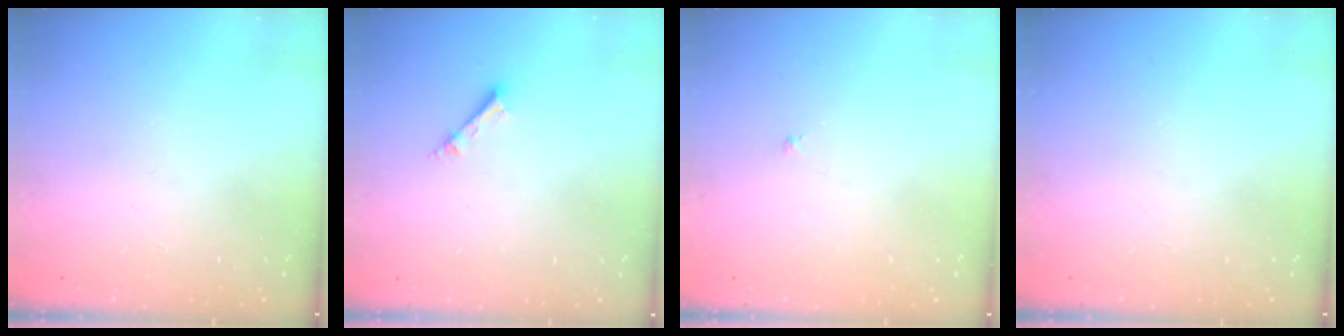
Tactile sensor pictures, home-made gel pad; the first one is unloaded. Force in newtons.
{"total": 2.5, "press": 2.5, "slide": 0.1}
{"total": 1.0, "press": 0.9, "slide": 0.3}
{"total": 0.0}